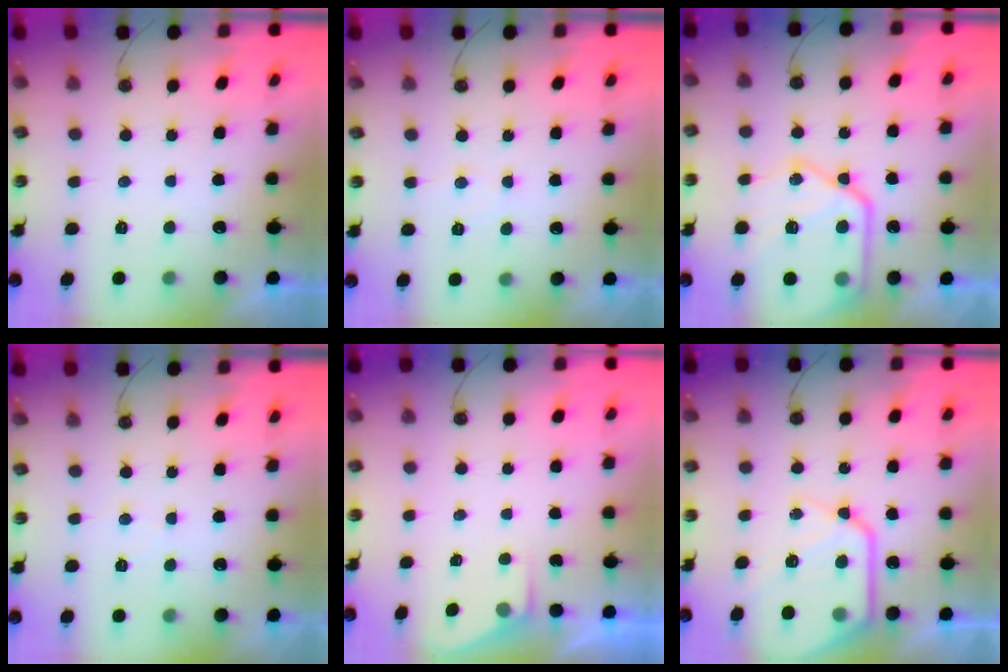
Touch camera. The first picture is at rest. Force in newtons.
{"total": 4.7, "press": 4.7, "slide": 0.6}
{"total": 20.5, "press": 20.4, "slide": 2.1}
{"total": 3.1, "press": 3.1, "slide": 0.5}
{"total": 2.4, "press": 2.4, "slide": 0.4}
{"total": 15.9, "press": 15.8, "slide": 1.6}